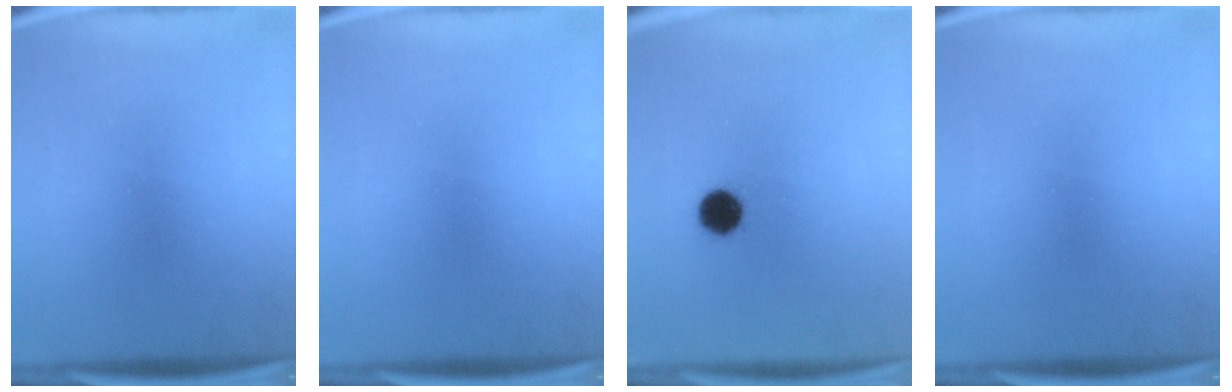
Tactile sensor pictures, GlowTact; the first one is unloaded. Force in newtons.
{"total": 0.0}
{"total": 7.2}
{"total": 0.0}